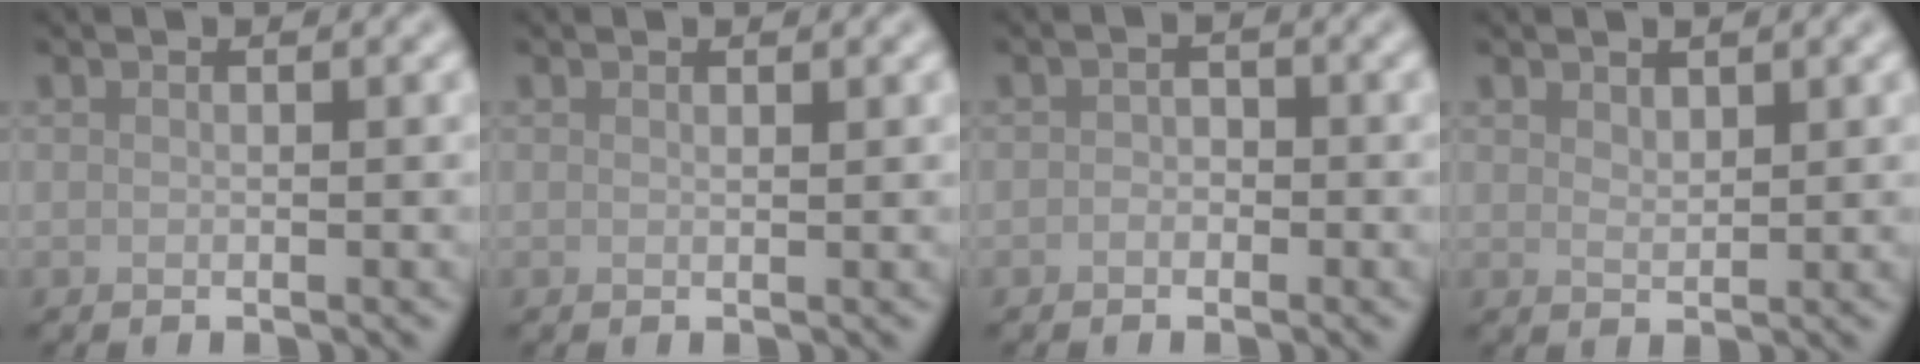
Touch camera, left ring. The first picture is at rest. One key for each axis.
{"total": 0.0}
{"total": 1.1, "fx": -0.4, "fy": 0.8, "fz": 0.5, "tx": -0.008, "ty": -0.002, "tz": -0.011}
{"total": 1.4, "fx": 1.0, "fy": 0.6, "fz": 0.7, "tx": -0.015, "ty": -0.001, "tz": 0.022}